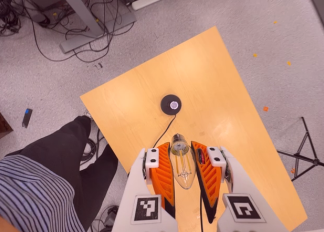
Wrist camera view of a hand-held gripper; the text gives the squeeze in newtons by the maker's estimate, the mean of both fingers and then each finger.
{"total": 23.0, "left": 24.7, "right": 21.3}